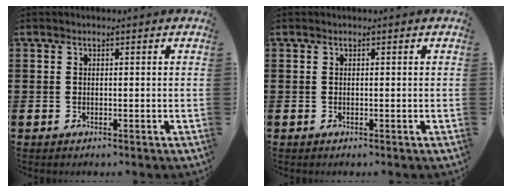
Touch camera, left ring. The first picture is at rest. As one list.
[{"total": 0.0}]